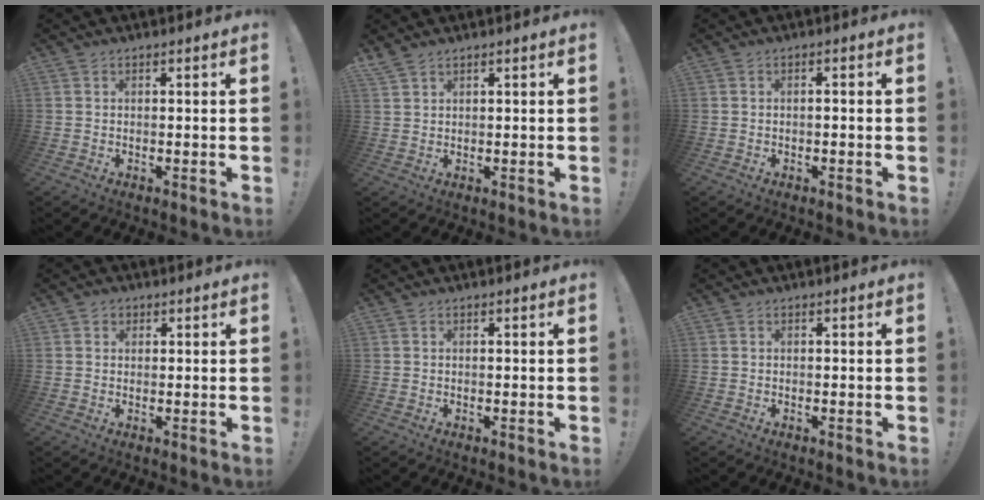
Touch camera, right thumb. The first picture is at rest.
{"total": 2.6, "force": [2.2, 0.8, 1.1], "torque": [-0.028, -0.011, 0.044]}
{"total": 1.0, "force": [-0.7, -0.1, 0.7], "torque": [-0.012, 0.001, -0.014]}
{"total": 1.6, "force": [0.6, 1.5, 0.3], "torque": [0.001, -0.001, 0.010]}
{"total": 0.0}
{"total": 0.0}